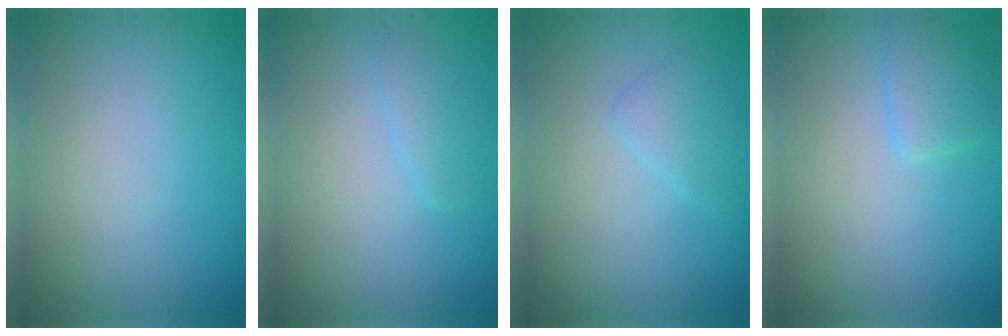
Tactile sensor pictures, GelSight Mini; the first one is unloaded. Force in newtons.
{"total": 1.5, "press": 1.5, "slide": 0.1}
{"total": 2.0, "press": 2.0, "slide": 0.1}
{"total": 2.1, "press": 2.1, "slide": 0.2}